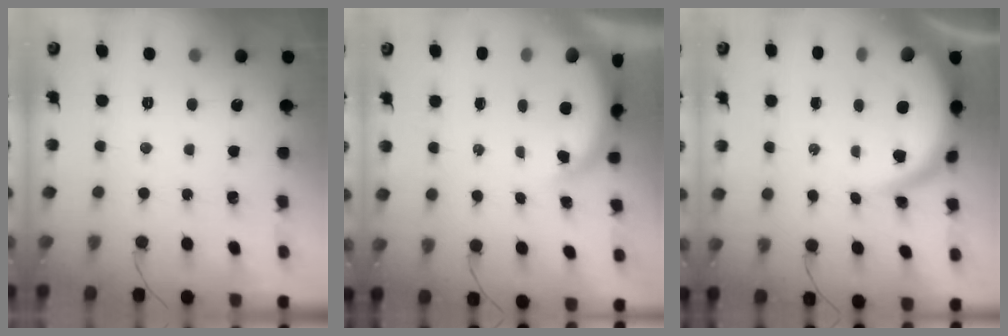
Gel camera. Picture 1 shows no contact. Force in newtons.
{"total": 4.4, "press": 4.4, "slide": 0.3}
{"total": 8.9, "press": 8.9, "slide": 0.7}